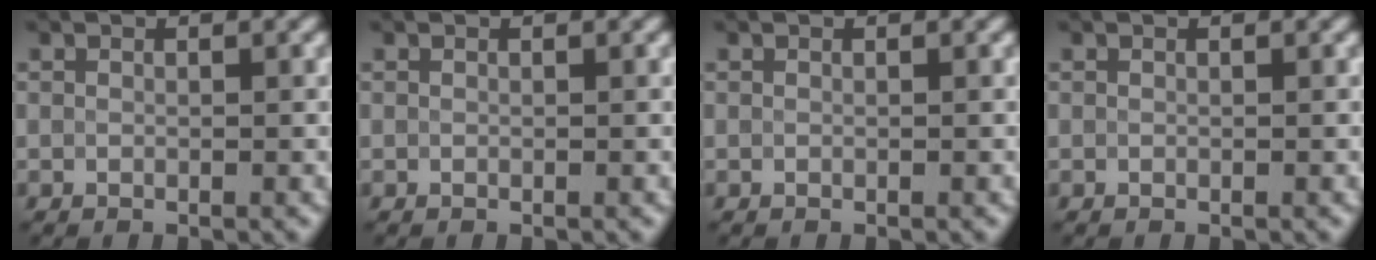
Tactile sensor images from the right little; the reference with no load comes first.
{"total": 0.0}
{"total": 0.0}
{"total": 0.0}